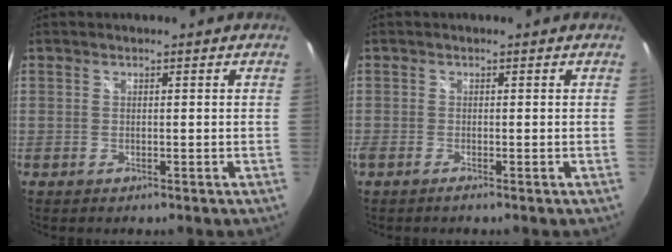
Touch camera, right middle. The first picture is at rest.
{"total": 0.8, "force": [-0.7, -0.1, 0.4], "torque": [-0.008, -0.003, -0.015]}